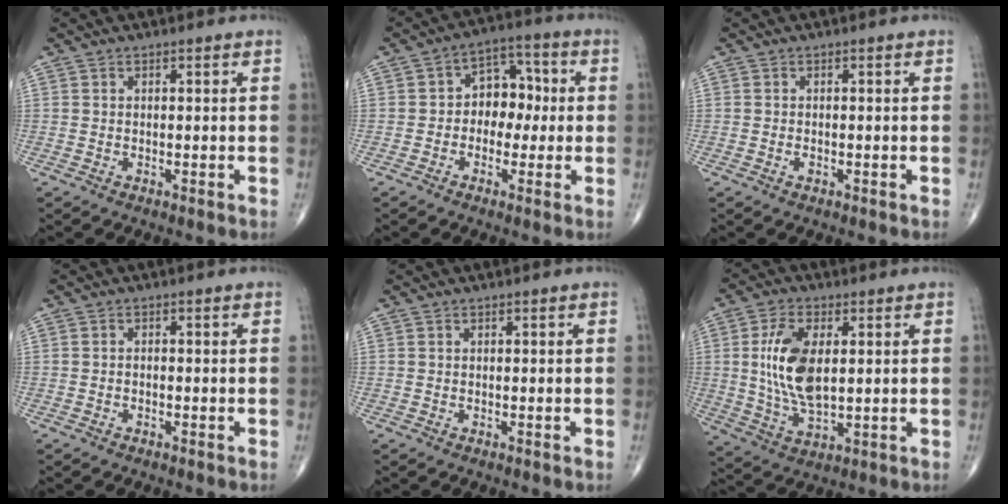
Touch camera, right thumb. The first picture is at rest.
{"total": 8.2, "force": [-0.2, 6.2, 5.4], "torque": [-0.038, 0.031, -0.016]}
{"total": 0.6, "force": [-0.4, 0.3, 0.4], "torque": [-0.008, -0.001, -0.007]}
{"total": 0.6, "force": [-0.4, 0.3, 0.3], "torque": [-0.005, 0.002, -0.010]}
{"total": 0.0}
{"total": 12.0, "force": [1.8, 6.0, 10.3], "torque": [-0.201, -0.011, 0.039]}